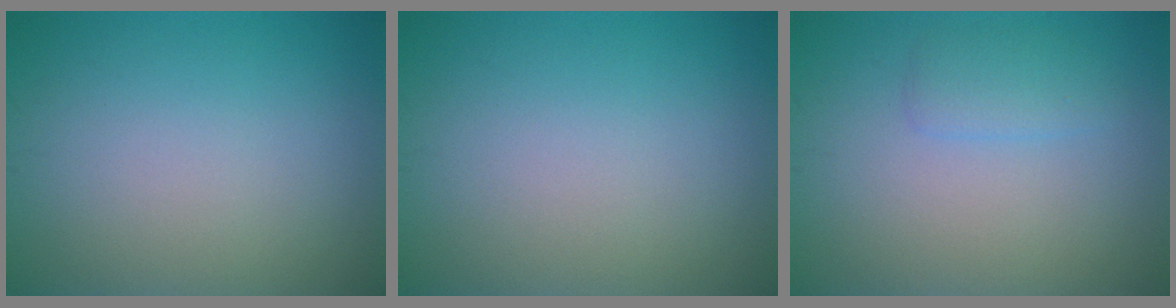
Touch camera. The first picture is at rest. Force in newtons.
{"total": 0.0}
{"total": 1.6, "press": 1.6, "slide": 0.2}